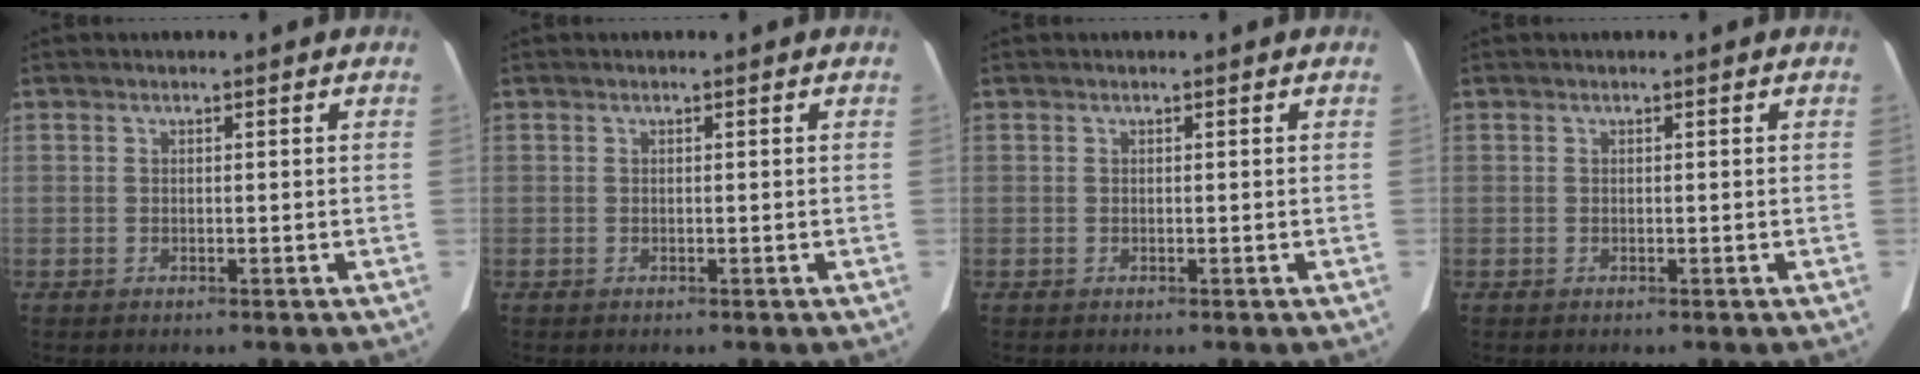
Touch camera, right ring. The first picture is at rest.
{"total": 0.0}
{"total": 0.0}
{"total": 0.0}